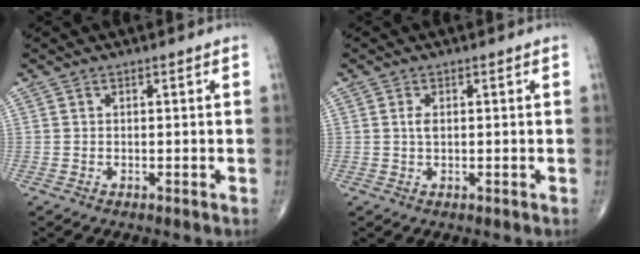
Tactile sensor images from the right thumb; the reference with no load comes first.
{"total": 1.5, "force": [0.3, 0.8, 1.3], "torque": [-0.026, 0.001, 0.006]}